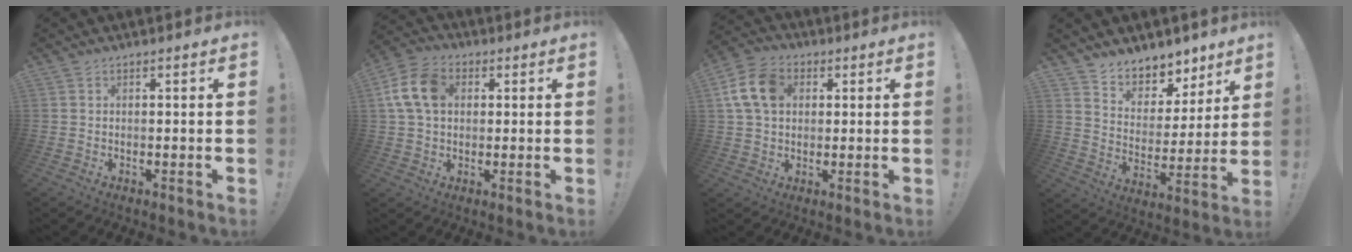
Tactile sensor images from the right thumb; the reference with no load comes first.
{"total": 12.2, "force": [2.7, 8.9, 7.9], "torque": [-0.141, 0.012, 0.055]}
{"total": 11.9, "force": [3.2, 8.8, 7.3], "torque": [-0.135, 0.007, 0.066]}
{"total": 8.5, "force": [7.2, 4.4, 1.0], "torque": [-0.012, -0.076, 0.137]}